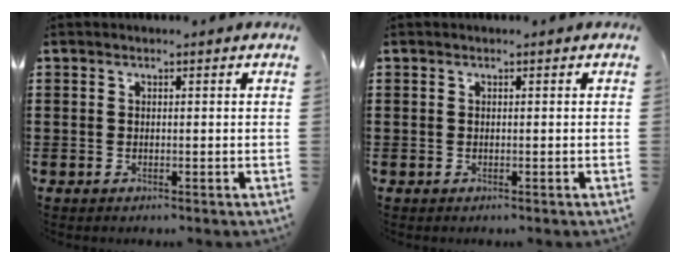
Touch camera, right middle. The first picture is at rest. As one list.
[{"total": 0.0}]